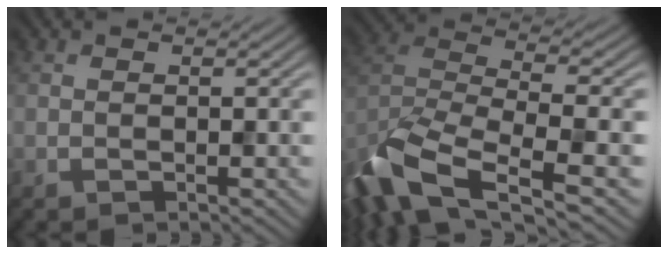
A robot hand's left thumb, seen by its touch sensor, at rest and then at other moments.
{"total": 14.3, "force": [-8.5, 4.8, 10.5], "torque": [-0.247, -0.025, -0.160]}